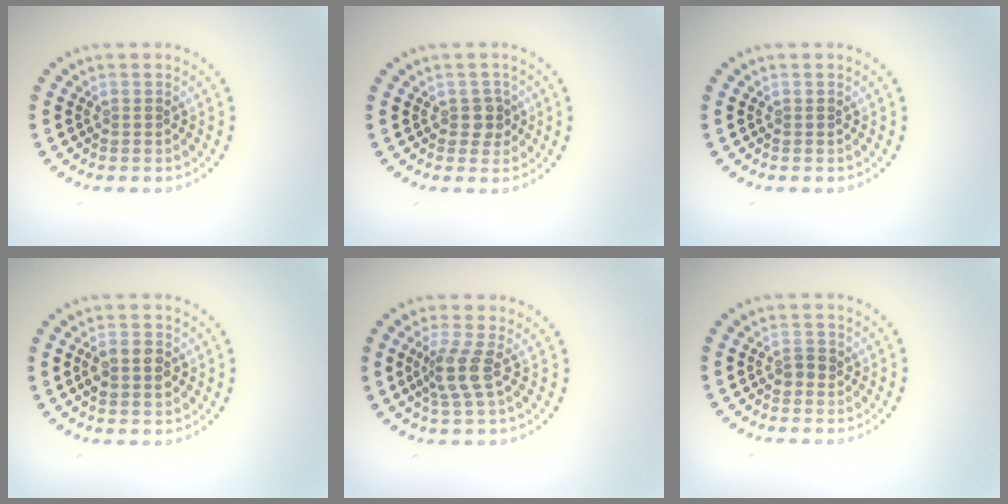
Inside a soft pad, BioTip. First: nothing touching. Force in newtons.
{"total": 1.5, "press": 1.4, "slide": 0.5}
{"total": 0.0}
{"total": 2.3, "press": 2.3, "slide": 0.0}
{"total": 2.8, "press": 2.1, "slide": 1.8}
{"total": 1.2, "press": 1.1, "slide": 0.3}